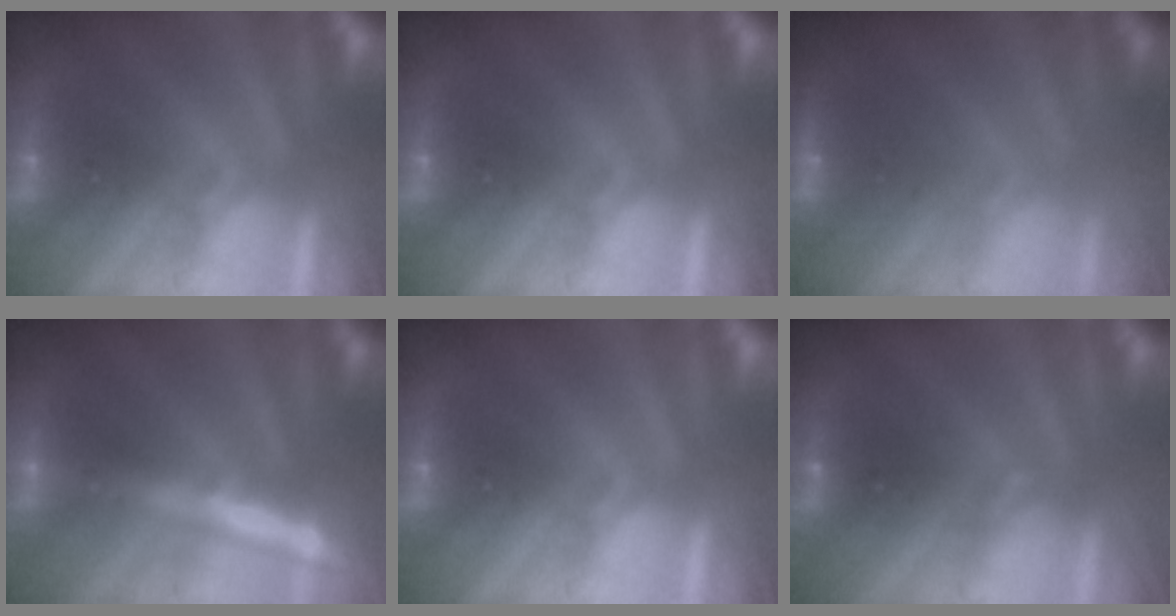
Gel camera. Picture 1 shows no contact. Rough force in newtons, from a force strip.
{"total": 0.0}
{"total": 2.4}
{"total": 3.5}
{"total": 0.0}
{"total": 2.3}